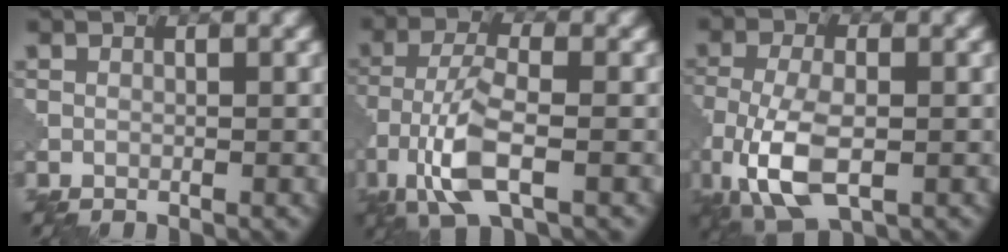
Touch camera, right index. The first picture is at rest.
{"total": 6.5, "force": [-2.7, 2.1, 5.5], "torque": [-0.116, 0.003, -0.062]}
{"total": 7.8, "force": [-2.9, 3.6, 6.3], "torque": [-0.144, -0.011, -0.056]}